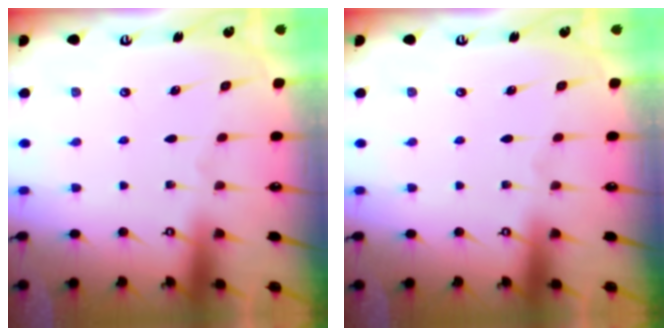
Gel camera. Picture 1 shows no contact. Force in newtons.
{"total": 0.0}